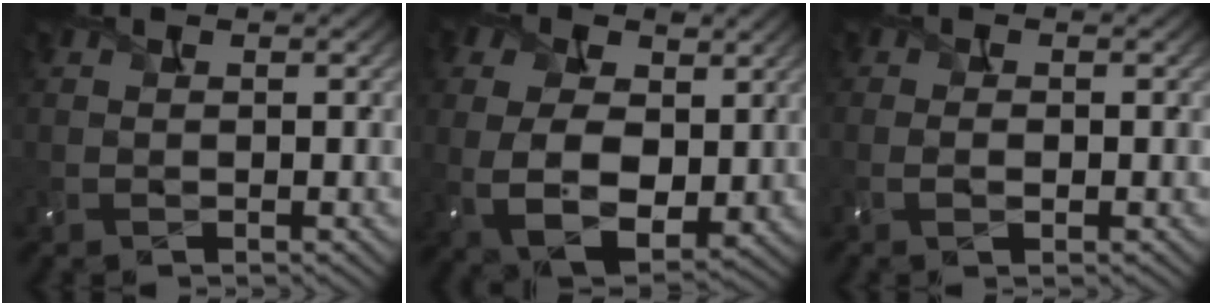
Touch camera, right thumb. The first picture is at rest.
{"total": 10.9, "force": [1.0, 7.2, 8.1], "torque": [-0.207, -0.005, 0.027]}
{"total": 1.5, "force": [-0.6, 0.4, 1.4], "torque": [-0.027, -0.002, -0.010]}